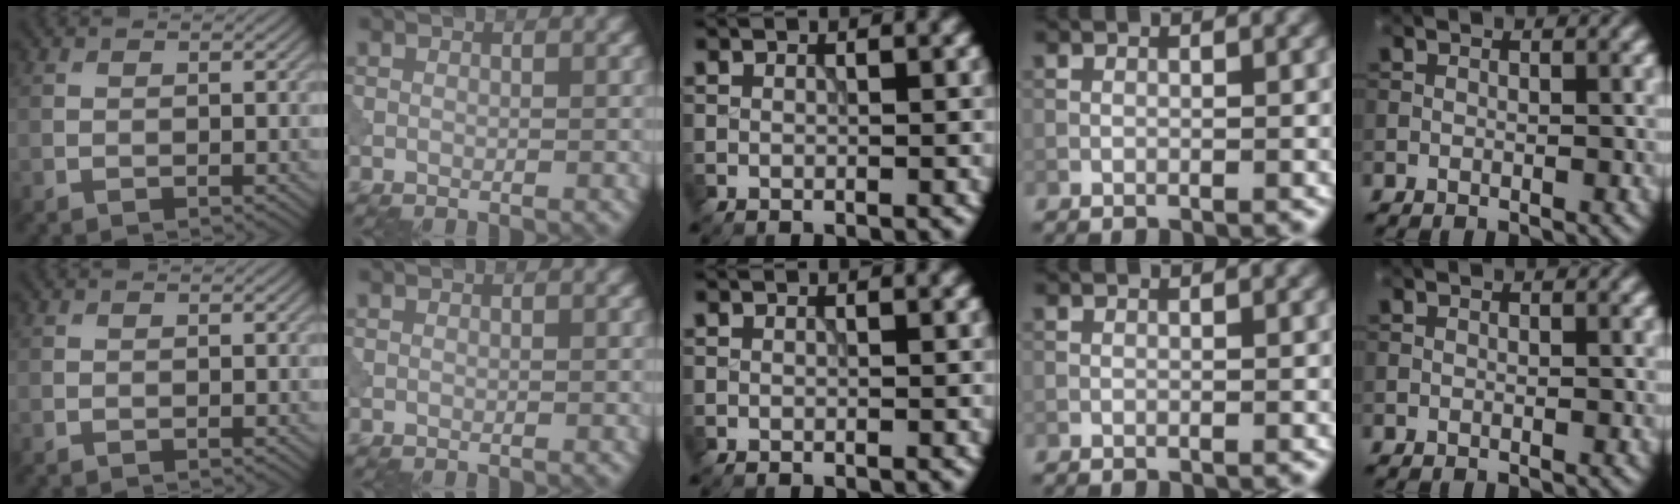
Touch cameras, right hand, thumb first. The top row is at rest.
{}